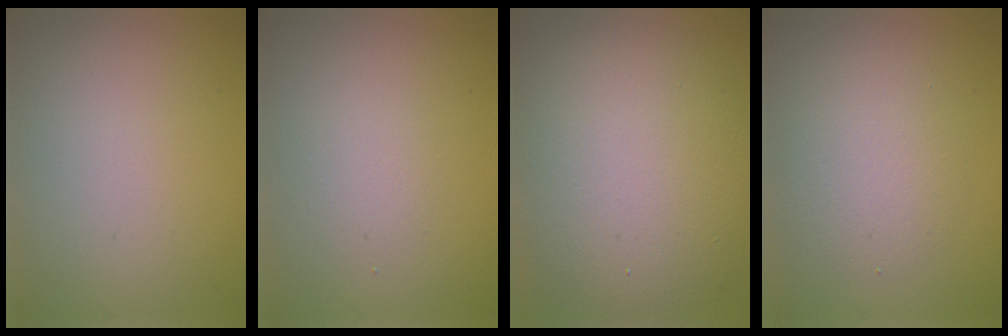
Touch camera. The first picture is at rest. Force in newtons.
{"total": 1.5, "press": 1.5, "slide": 0.1}
{"total": 11.9, "press": 11.9, "slide": 1.0}
{"total": 3.2, "press": 3.2, "slide": 0.1}